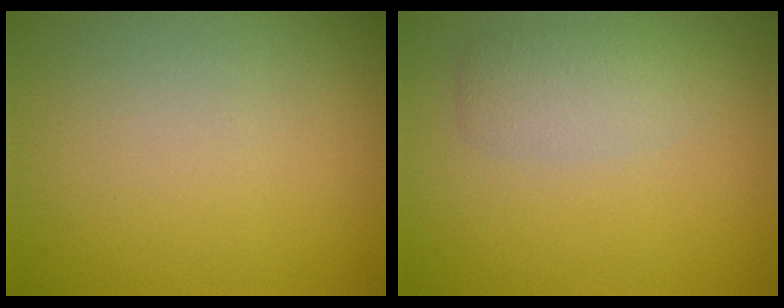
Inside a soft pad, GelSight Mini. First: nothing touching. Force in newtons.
{"total": 2.3, "press": 2.3, "slide": 0.1}